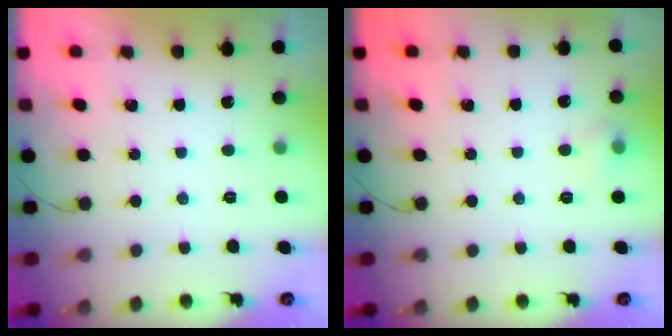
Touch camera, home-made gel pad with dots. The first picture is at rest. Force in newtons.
{"total": 4.8, "press": 4.6, "slide": 1.3}